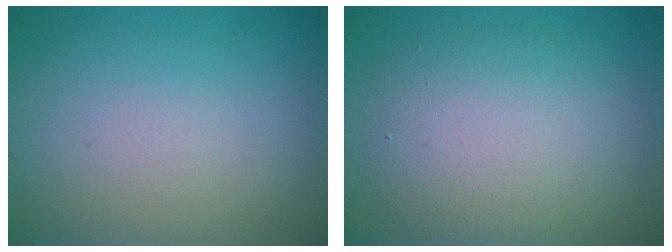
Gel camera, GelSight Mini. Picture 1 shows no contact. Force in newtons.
{"total": 6.1, "press": 6.1, "slide": 0.2}